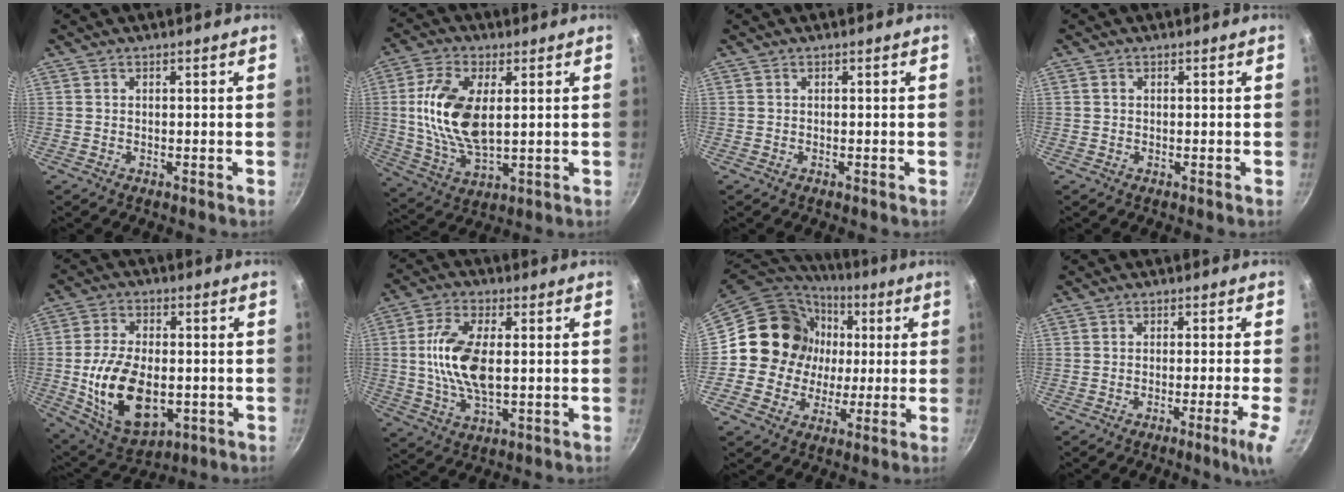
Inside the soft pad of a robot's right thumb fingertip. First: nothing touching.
{"total": 14.5, "force": [2.2, 7.4, 12.3], "torque": [-0.235, -0.005, 0.046]}
{"total": 0.0}
{"total": 0.5, "force": [0.1, 0.5, 0.2], "torque": [-0.003, 0.003, 0.001]}
{"total": 17.0, "force": [-2.6, 10.1, 13.5], "torque": [-0.230, 0.002, -0.030]}
{"total": 11.8, "force": [0.7, 5.6, 10.4], "torque": [-0.202, 0.004, 0.011]}
{"total": 16.2, "force": [1.4, 15.1, 5.7], "torque": [-0.080, 0.019, 0.015]}
{"total": 5.3, "force": [-2.2, -0.5, 4.8], "torque": [-0.074, 0.008, -0.033]}